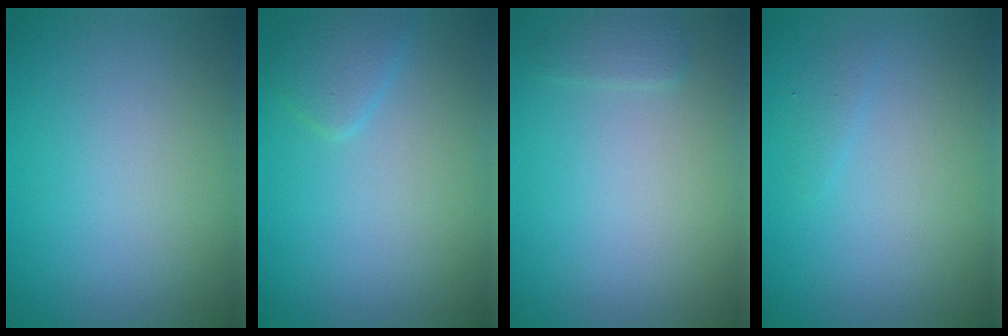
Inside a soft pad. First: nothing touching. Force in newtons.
{"total": 1.7, "press": 1.7, "slide": 0.1}
{"total": 1.1, "press": 1.1, "slide": 0.1}
{"total": 0.7, "press": 0.7, "slide": 0.1}